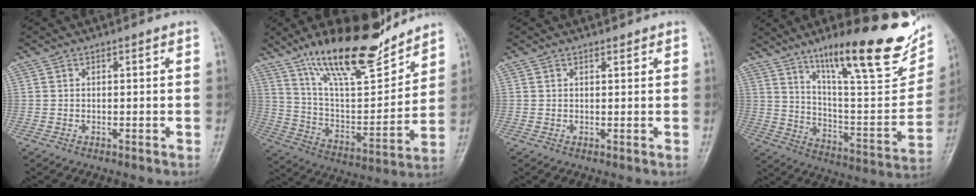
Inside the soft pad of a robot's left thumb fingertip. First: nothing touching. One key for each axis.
{"total": 21.4, "fx": 16.0, "fy": 6.2, "fz": 12.7, "tx": -0.172, "ty": -0.085, "tz": 0.281}
{"total": 0.8, "fx": 0.7, "fy": 0.3, "fz": 0.3, "tx": -0.005, "ty": -0.005, "tz": 0.009}
{"total": 27.3, "fx": 16.4, "fy": 6.7, "fz": 20.7, "tx": -0.275, "ty": -0.057, "tz": 0.262}